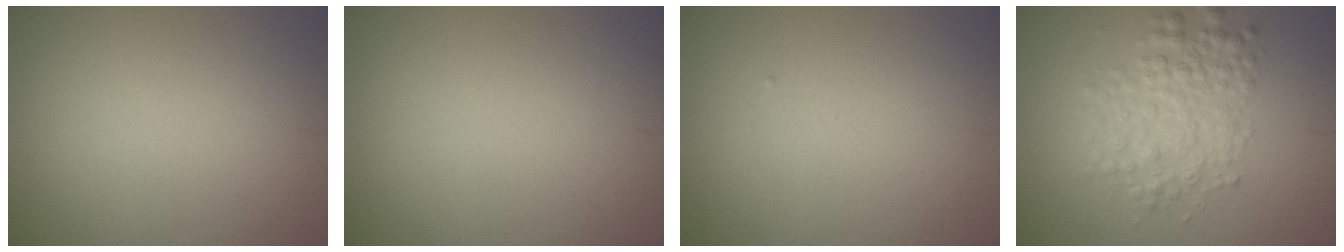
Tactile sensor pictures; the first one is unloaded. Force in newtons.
{"total": 0.0}
{"total": 0.0}
{"total": 3.9, "press": 3.9, "slide": 0.0}